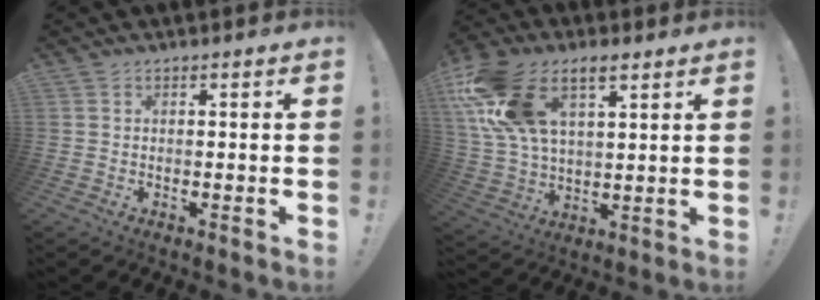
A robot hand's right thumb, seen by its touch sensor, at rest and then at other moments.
{"total": 17.3, "force": [8.6, 9.9, 11.3], "torque": [-0.229, -0.031, 0.161]}